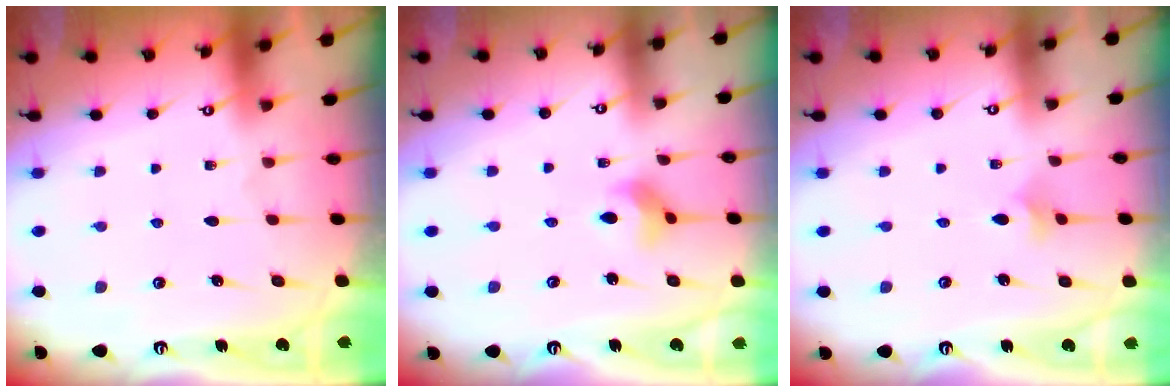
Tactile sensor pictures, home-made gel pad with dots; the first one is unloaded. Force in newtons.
{"total": 4.5, "press": 4.4, "slide": 0.6}
{"total": 2.9, "press": 2.8, "slide": 0.7}